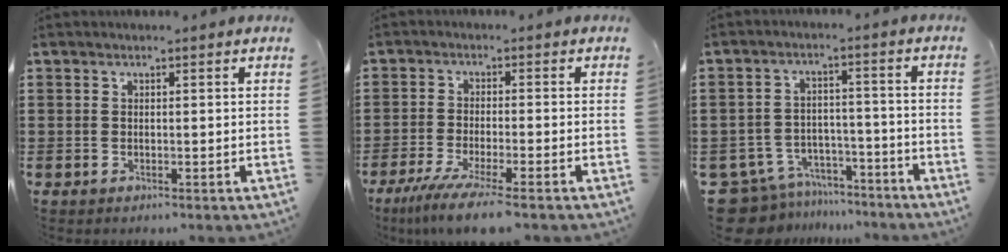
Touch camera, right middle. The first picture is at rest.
{"total": 6.0, "force": [-4.5, -0.1, 3.9], "torque": [-0.090, -0.026, -0.087]}
{"total": 8.3, "force": [-7.8, 2.8, 1.2], "torque": [-0.046, 0.023, -0.158]}